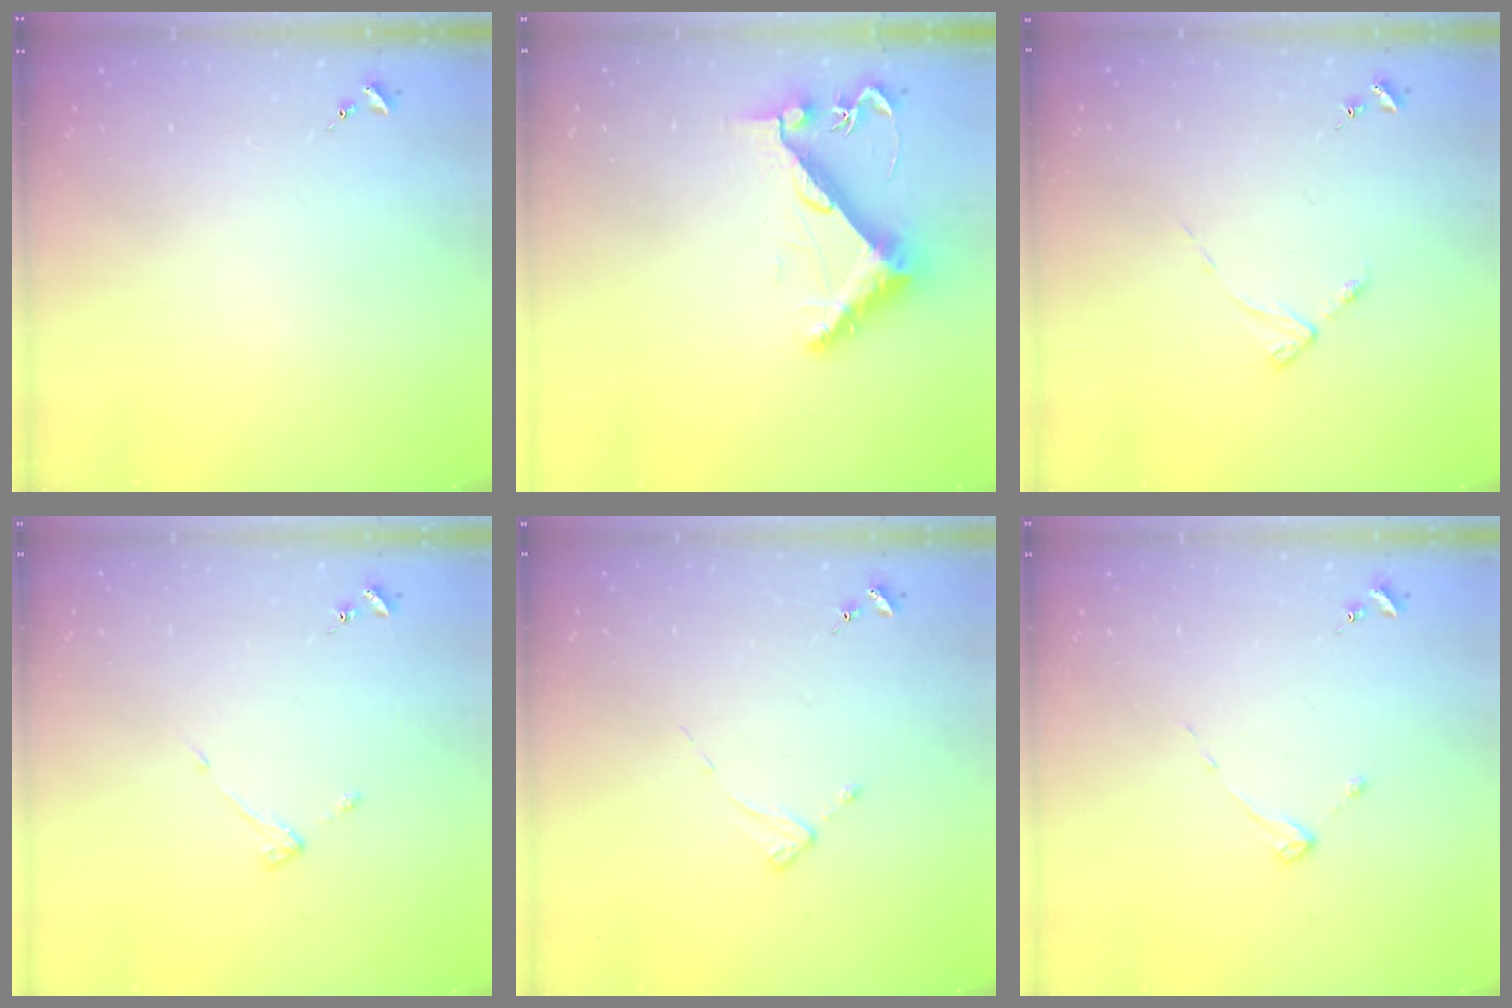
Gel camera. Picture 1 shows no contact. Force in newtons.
{"total": 8.4, "press": 8.4, "slide": 0.4}
{"total": 3.1, "press": 3.1, "slide": 0.4}
{"total": 2.9, "press": 2.9, "slide": 0.5}
{"total": 2.4, "press": 2.4, "slide": 0.3}
{"total": 2.6, "press": 2.5, "slide": 0.4}